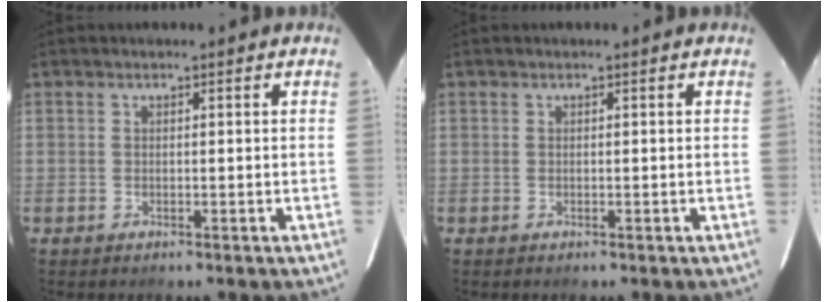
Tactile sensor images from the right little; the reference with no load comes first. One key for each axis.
{"total": 0.0}